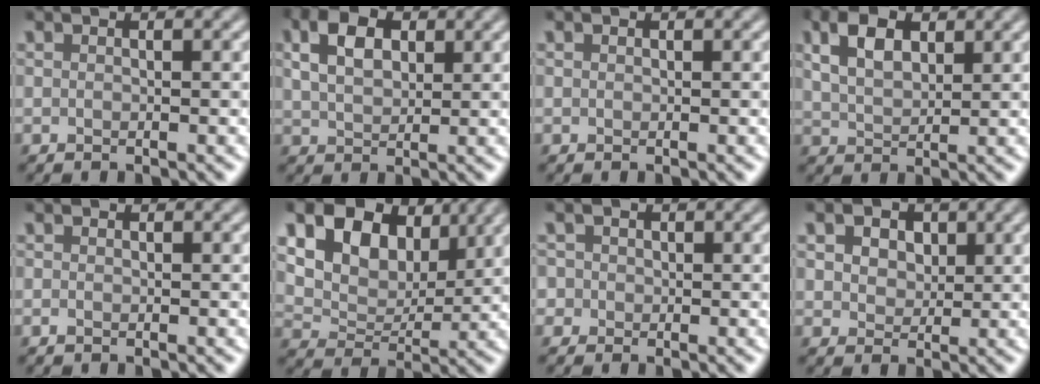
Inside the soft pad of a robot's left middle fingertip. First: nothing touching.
{"total": 4.3, "force": [1.7, 2.7, 2.9], "torque": [-0.061, 0.009, 0.028]}
{"total": 0.0}
{"total": 4.3, "force": [2.0, 2.4, 2.9], "torque": [-0.062, 0.008, 0.038]}
{"total": 0.6, "force": [-0.1, 0.5, 0.3], "torque": [-0.006, -0.002, -0.002]}
{"total": 13.3, "force": [6.8, 8.8, 7.3], "torque": [-0.137, 0.022, 0.120]}
{"total": 2.9, "force": [0.7, 2.7, 0.8], "torque": [0.009, 0.017, -0.005]}
{"total": 5.6, "force": [2.7, 3.9, 2.9], "torque": [-0.058, 0.015, 0.028]}